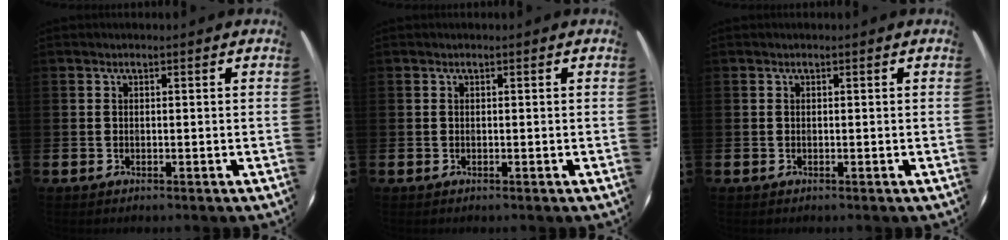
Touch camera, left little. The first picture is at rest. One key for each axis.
{"total": 0.0}
{"total": 0.0}